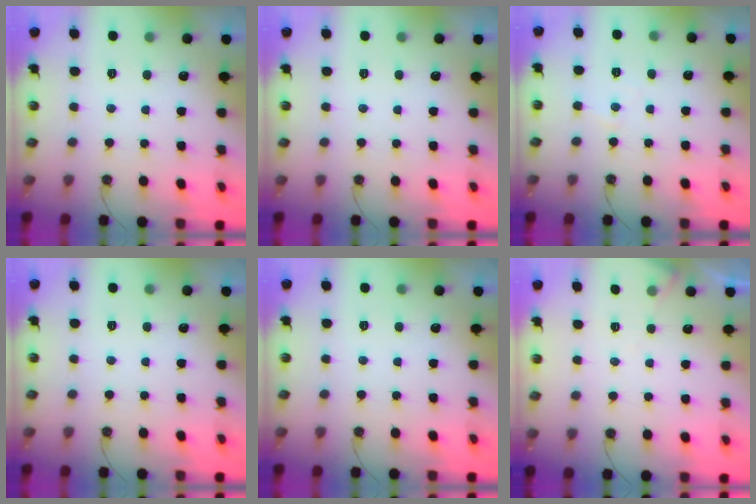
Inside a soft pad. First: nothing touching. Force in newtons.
{"total": 0.0}
{"total": 4.1, "press": 4.0, "slide": 0.8}
{"total": 0.0}
{"total": 0.0}
{"total": 4.0, "press": 3.9, "slide": 0.6}